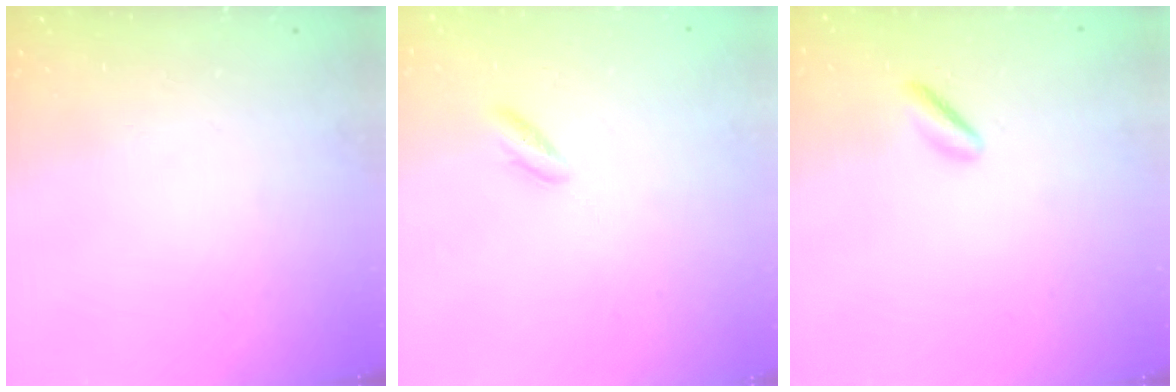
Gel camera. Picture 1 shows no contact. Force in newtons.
{"total": 1.8, "press": 1.5, "slide": 1.0}
{"total": 3.0, "press": 2.9, "slide": 0.8}